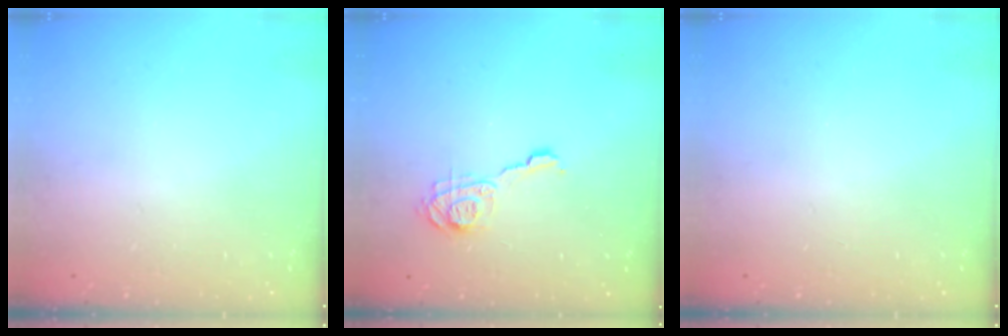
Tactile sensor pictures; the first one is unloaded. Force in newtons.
{"total": 9.6, "press": 9.6, "slide": 0.5}
{"total": 0.0}